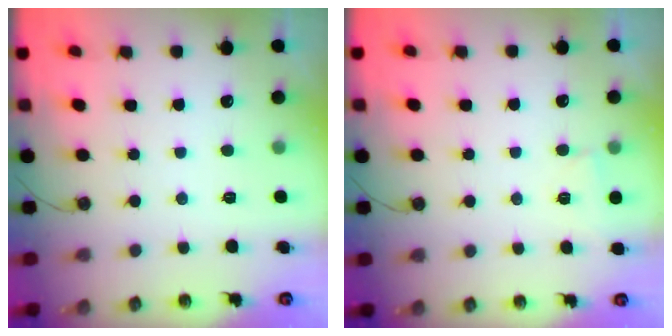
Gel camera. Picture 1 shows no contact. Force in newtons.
{"total": 2.1, "press": 2.1, "slide": 0.4}